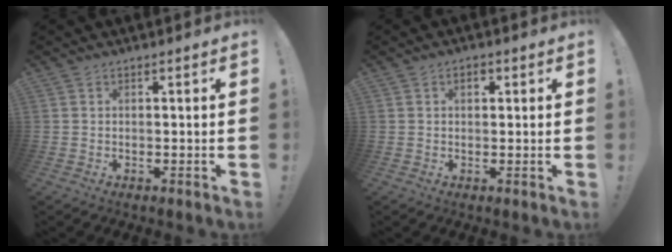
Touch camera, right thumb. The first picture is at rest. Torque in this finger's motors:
{"motor_torque": [-0.16, 0.70, 0.12, 0.07, 0.00]}